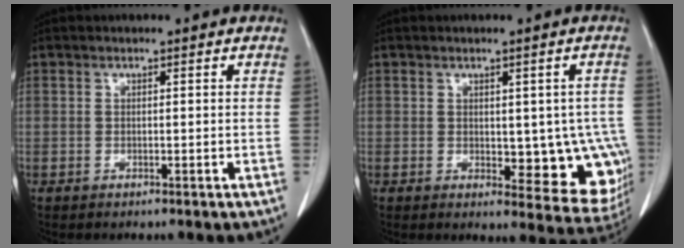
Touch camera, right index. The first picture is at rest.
{"total": 10.8, "force": [-0.9, 5.4, 9.3], "torque": [-0.084, -0.005, 0.000]}